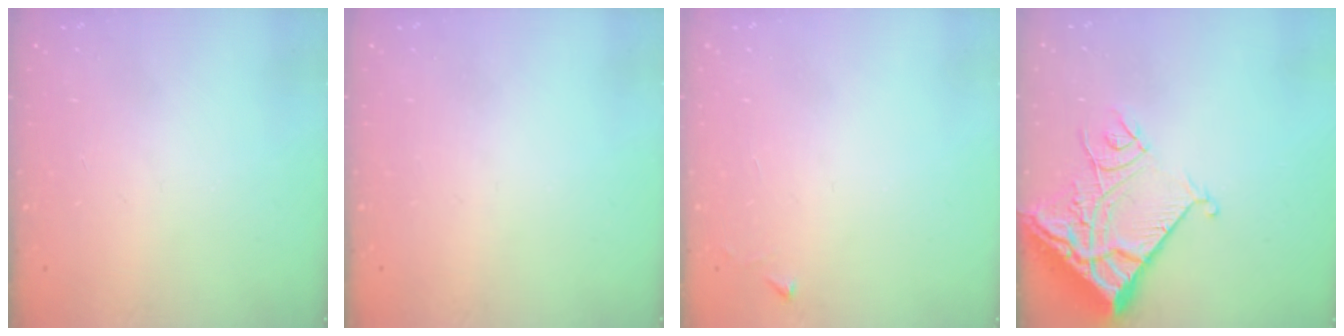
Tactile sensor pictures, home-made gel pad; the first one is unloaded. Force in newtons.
{"total": 0.0}
{"total": 2.3, "press": 2.3, "slide": 0.4}
{"total": 13.1, "press": 13.0, "slide": 1.7}